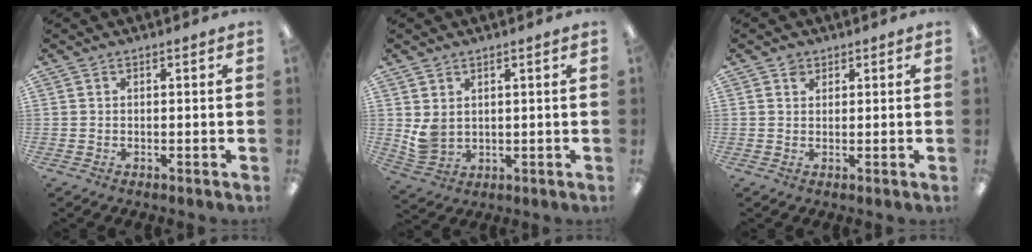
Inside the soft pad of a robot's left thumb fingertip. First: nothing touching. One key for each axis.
{"total": 4.3, "fx": 2.1, "fy": 3.1, "fz": 2.3, "tx": -0.055, "ty": -0.005, "tz": 0.041}
{"total": 1.7, "fx": 1.1, "fy": 1.2, "fz": 0.4, "tx": -0.010, "ty": 0.000, "tz": 0.022}